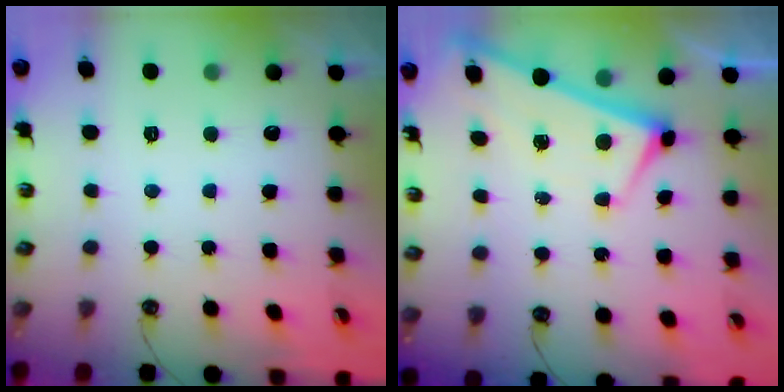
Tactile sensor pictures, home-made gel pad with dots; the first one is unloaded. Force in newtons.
{"total": 1.2, "press": 1.2, "slide": 0.1}